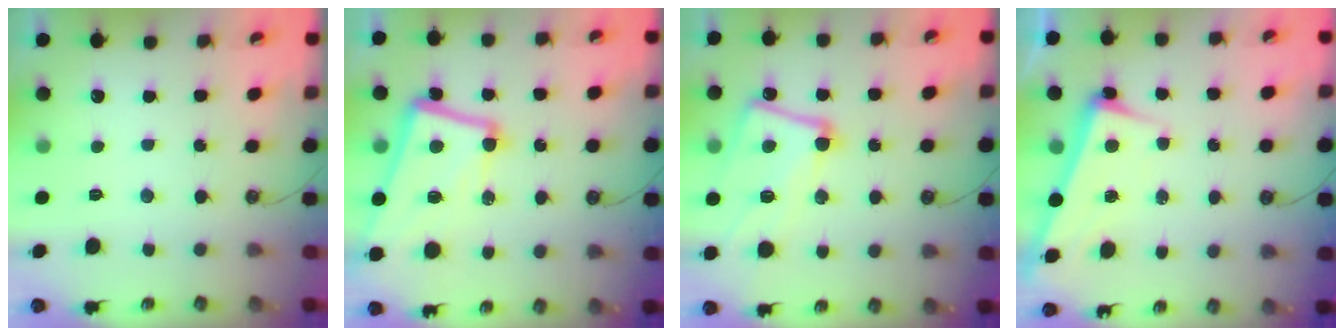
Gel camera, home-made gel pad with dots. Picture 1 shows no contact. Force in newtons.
{"total": 11.0, "press": 10.7, "slide": 2.4}
{"total": 8.0, "press": 7.9, "slide": 1.4}
{"total": 2.5, "press": 2.3, "slide": 0.8}